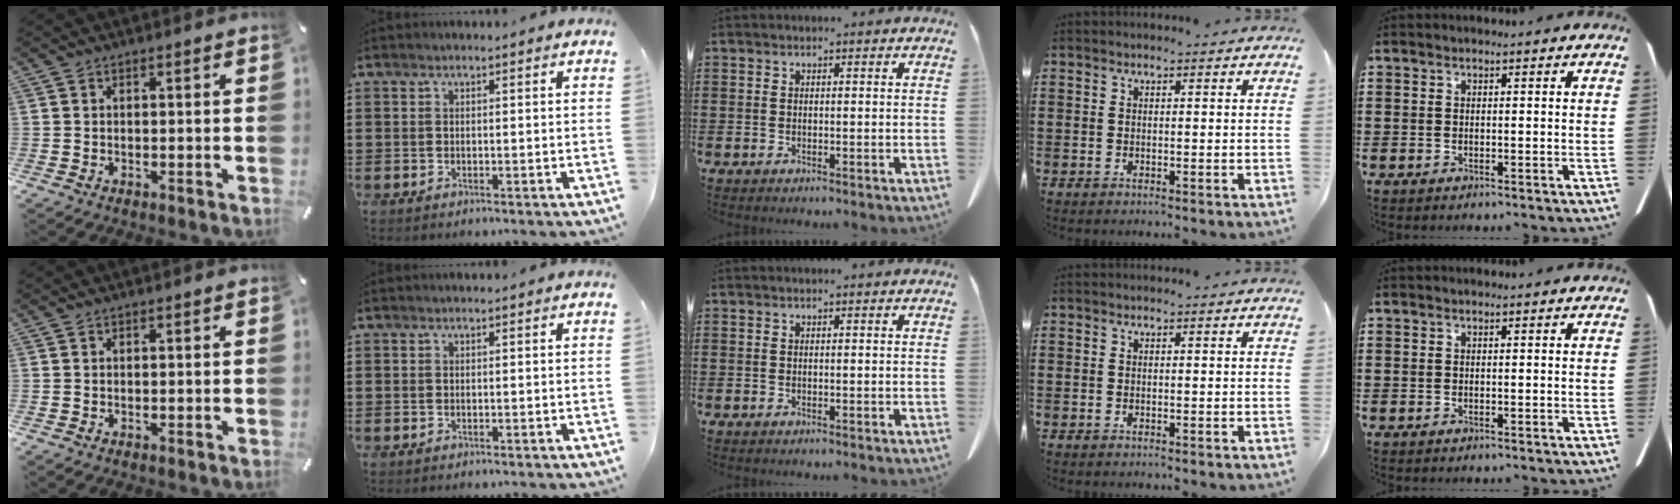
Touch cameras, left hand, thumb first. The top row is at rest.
{}